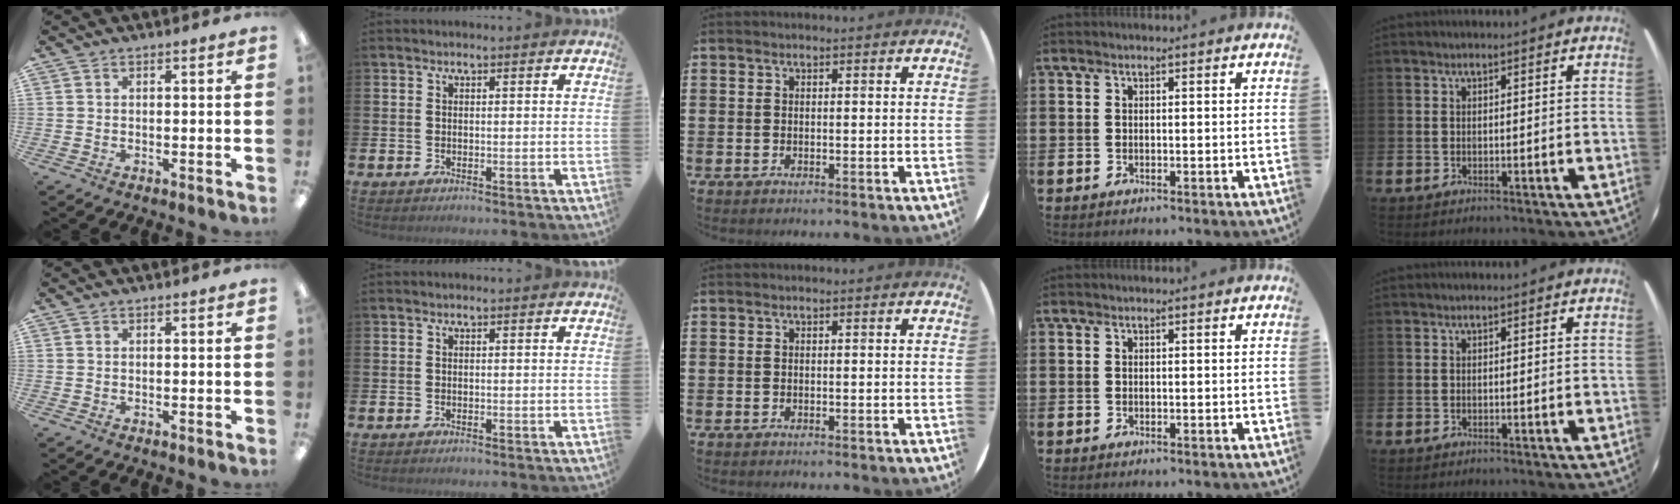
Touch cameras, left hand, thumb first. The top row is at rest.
{}